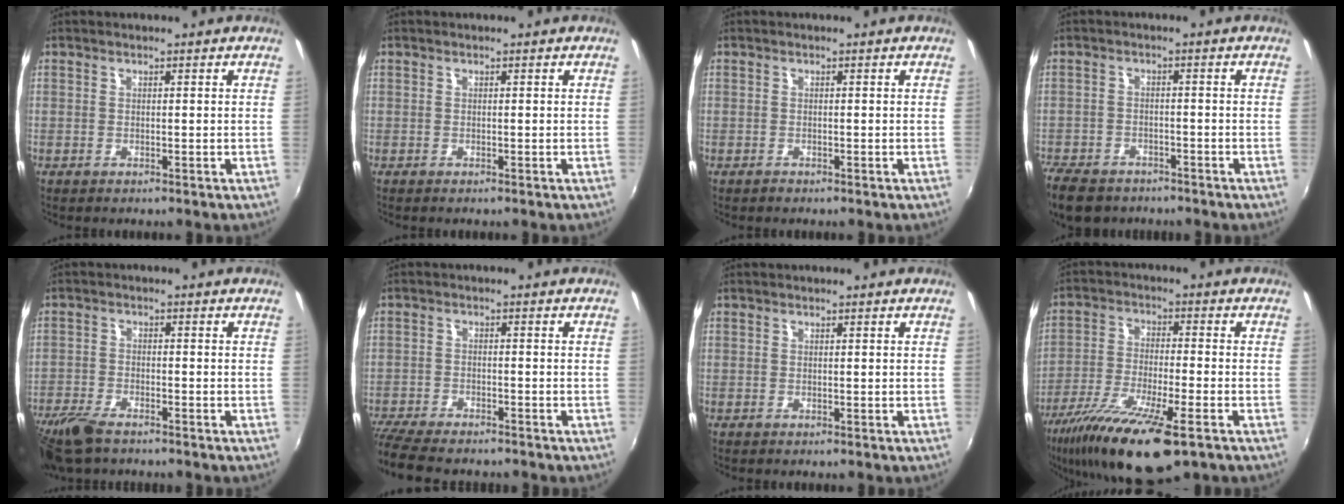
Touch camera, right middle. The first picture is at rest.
{"total": 0.0}
{"total": 0.6, "force": [-0.5, 0.3, 0.0], "torque": [-0.002, 0.000, -0.010]}
{"total": 11.2, "force": [-8.4, 6.1, 4.3], "torque": [-0.127, -0.016, -0.141]}
{"total": 9.1, "force": [-7.0, 3.1, 4.8], "torque": [-0.129, -0.027, -0.137]}
{"total": 11.1, "force": [-9.7, 2.6, 4.8], "torque": [-0.123, -0.036, -0.167]}
{"total": 0.0}
{"total": 17.7, "force": [-11.6, 3.6, 12.8], "torque": [-0.254, -0.053, -0.208]}